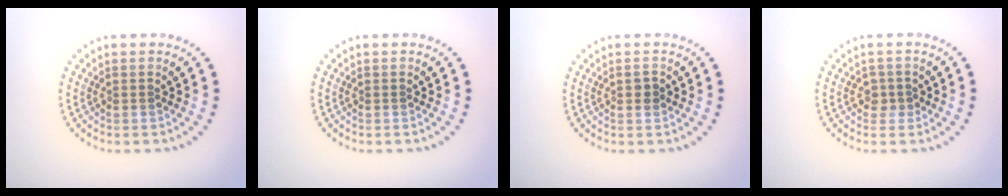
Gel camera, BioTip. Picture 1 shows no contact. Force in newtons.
{"total": 0.0}
{"total": 1.0, "press": 1.0, "slide": 0.0}
{"total": 1.2, "press": 1.1, "slide": 0.6}